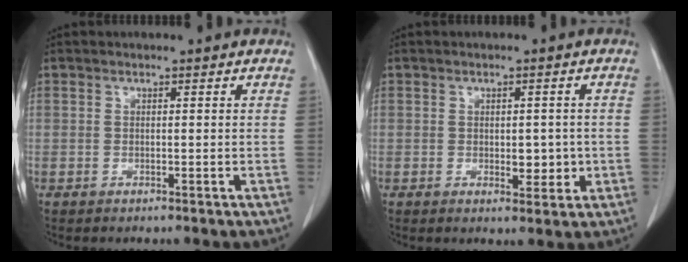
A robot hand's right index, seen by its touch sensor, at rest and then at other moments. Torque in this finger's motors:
{"motor_torque": [0.06, 0.05, 0.02, 0.05]}